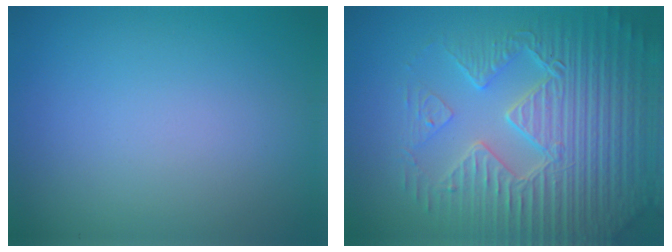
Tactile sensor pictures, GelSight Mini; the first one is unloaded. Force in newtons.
{"total": 8.3, "press": 6.4, "slide": 5.2}